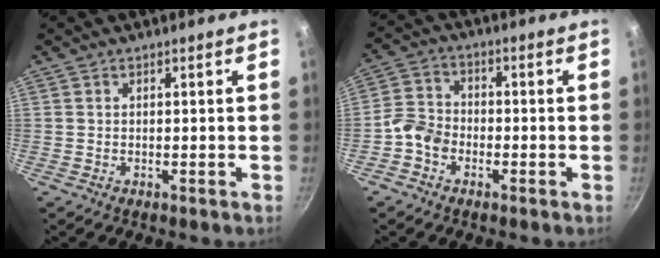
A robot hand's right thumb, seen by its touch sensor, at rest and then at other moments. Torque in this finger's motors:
{"motor_torque": [0.73, 0.48, -0.22, -0.16, 0.01]}